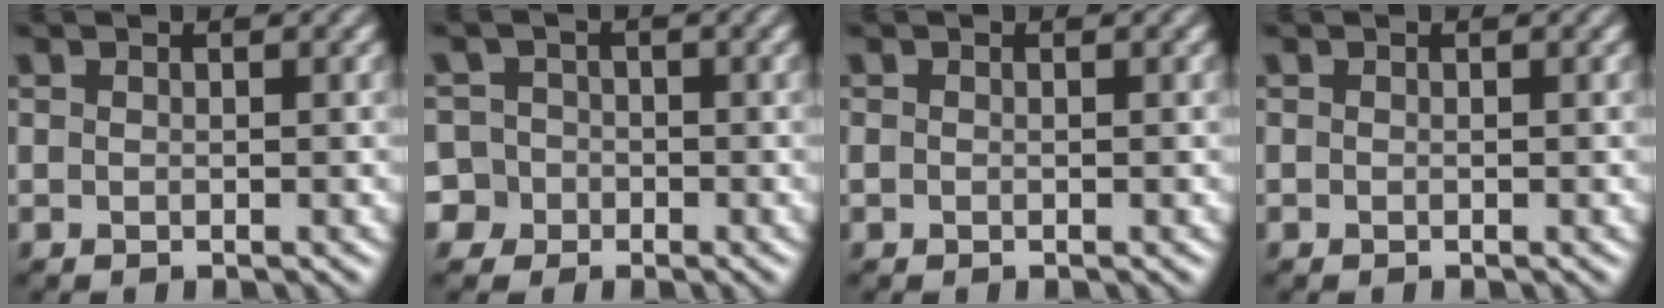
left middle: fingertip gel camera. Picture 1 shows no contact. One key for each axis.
{"total": 4.9, "fx": -1.7, "fy": 4.5, "fz": 1.0, "tx": -0.008, "ty": 0.022, "tz": -0.064}
{"total": 0.0}
{"total": 0.0}